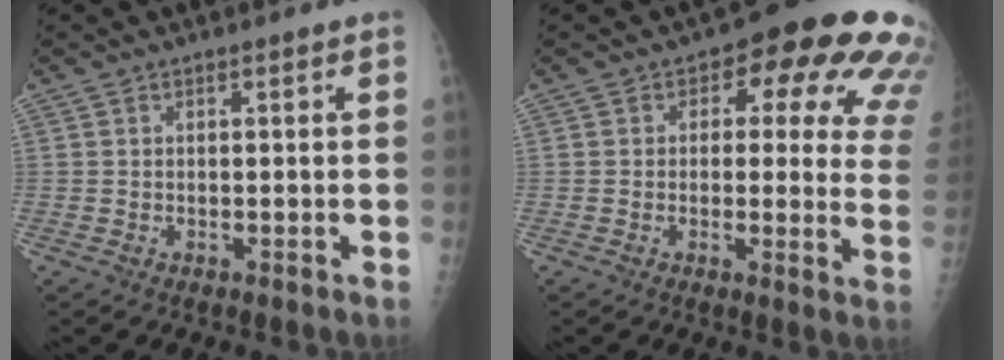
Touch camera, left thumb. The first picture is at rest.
{"total": 17.7, "force": [7.4, 9.1, 13.2], "torque": [-0.098, -0.013, 0.067]}